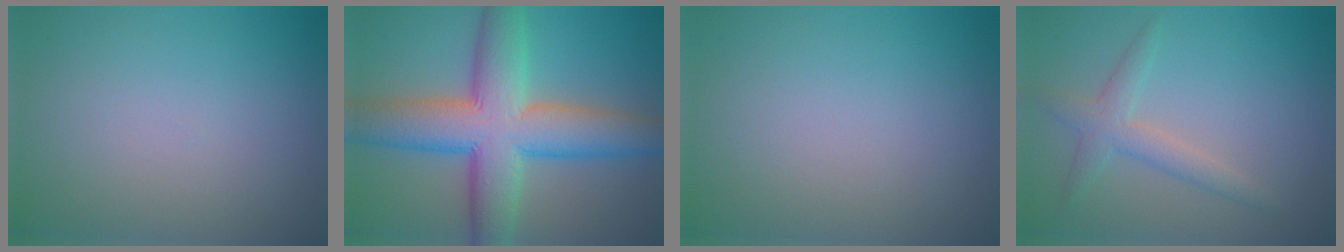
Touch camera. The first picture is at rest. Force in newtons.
{"total": 11.0, "press": 11.0, "slide": 0.5}
{"total": 0.0}
{"total": 2.5, "press": 2.5, "slide": 0.1}